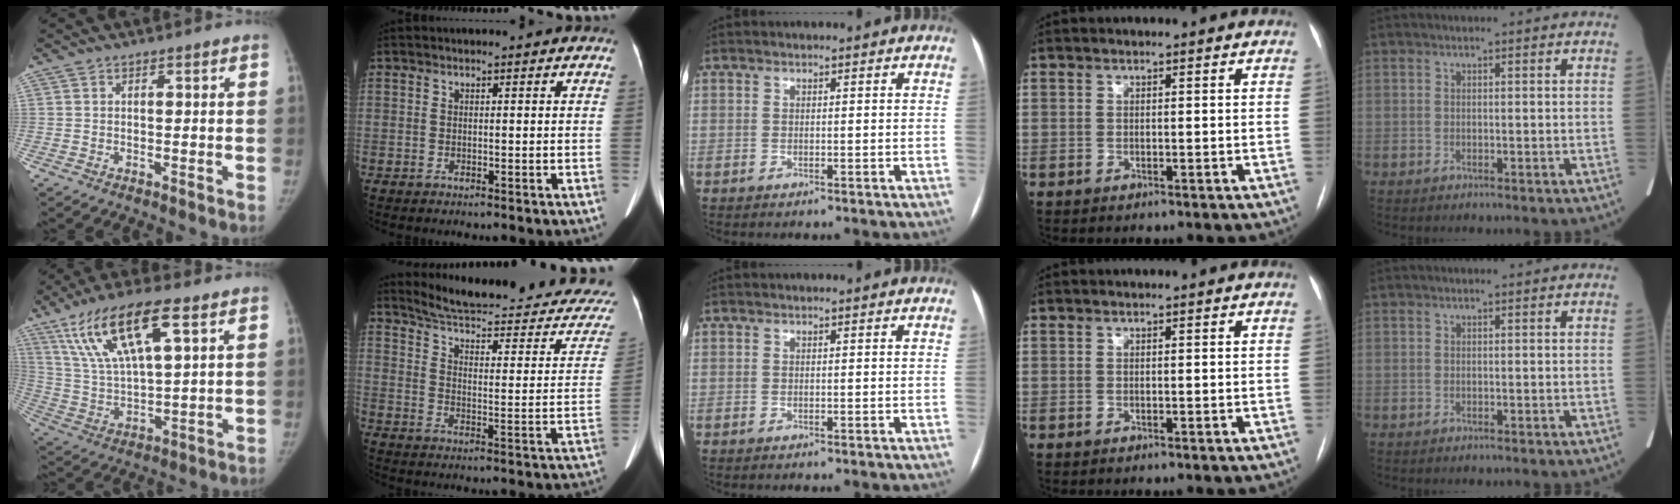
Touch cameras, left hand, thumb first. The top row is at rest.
{"thumb": {"total": 17.3, "force": [8.7, 5.4, 14.0], "torque": [-0.258, -0.015, 0.167]}, "index": {"total": 26.9, "force": [25.7, 2.9, 7.3], "torque": [-0.094, -0.105, 0.315]}}